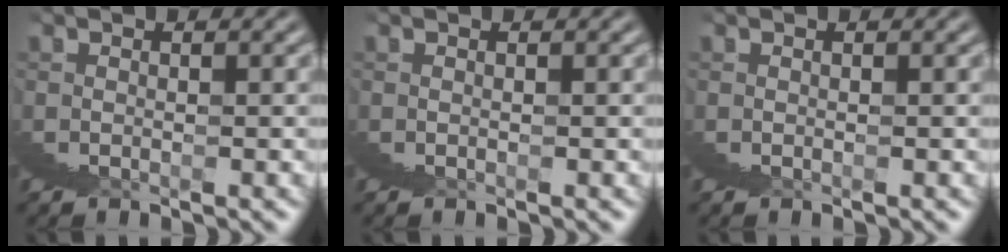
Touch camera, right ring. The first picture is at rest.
{"total": 0.0}
{"total": 0.0}